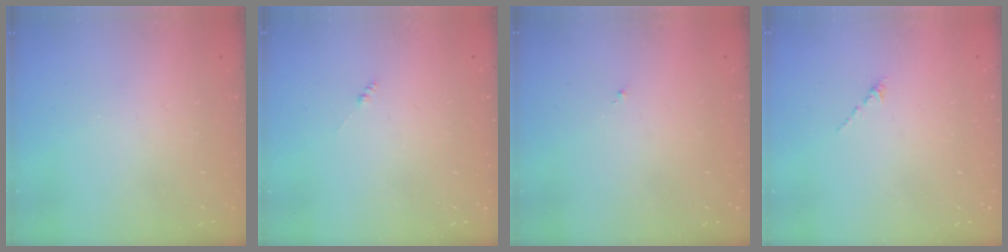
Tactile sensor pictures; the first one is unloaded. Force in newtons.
{"total": 0.0}
{"total": 0.8, "press": 0.7, "slide": 0.3}
{"total": 0.0}